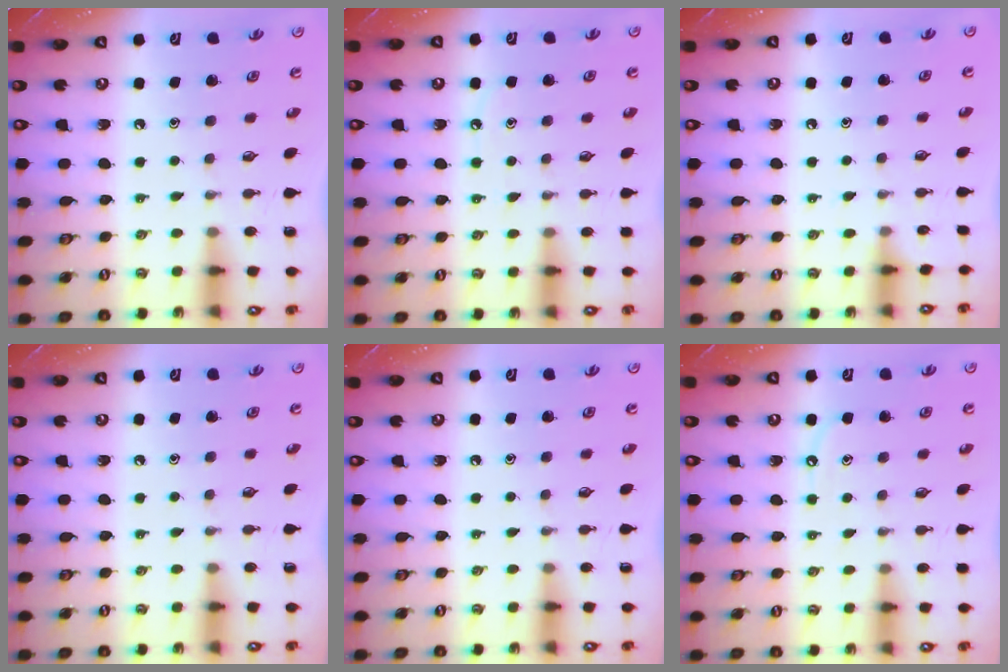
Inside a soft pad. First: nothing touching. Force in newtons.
{"total": 6.0, "press": 6.0, "slide": 0.8}
{"total": 5.2, "press": 5.1, "slide": 0.7}
{"total": 0.0}
{"total": 0.0}
{"total": 5.5, "press": 5.5, "slide": 0.7}